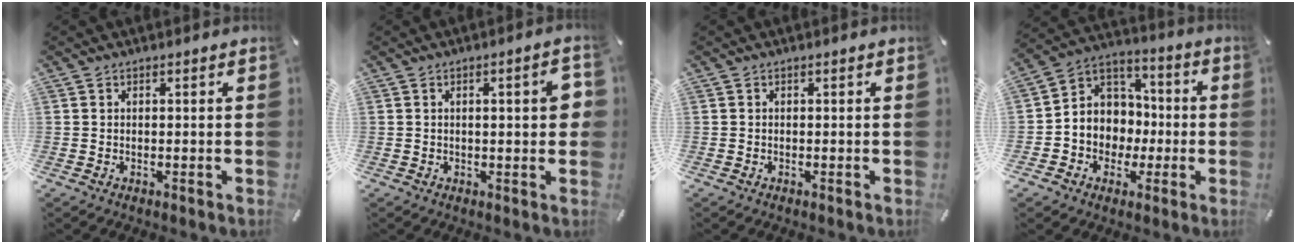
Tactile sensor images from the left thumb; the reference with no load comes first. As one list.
[{"total": 6.2, "force": [0.7, 1.7, 5.9], "torque": [-0.081, -0.001, 0.007]}, {"total": 0.0}, {"total": 8.6, "force": [-1.7, 8.5, 0.3], "torque": [-0.021, 0.005, -0.027]}]